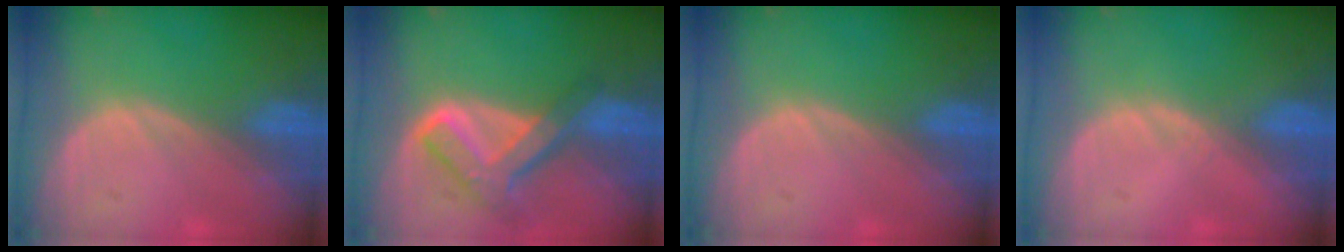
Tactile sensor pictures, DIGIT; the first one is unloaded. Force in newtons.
{"total": 7.8, "press": 6.6, "slide": 4.1}
{"total": 0.0}
{"total": 0.7, "press": 0.5, "slide": 0.4}